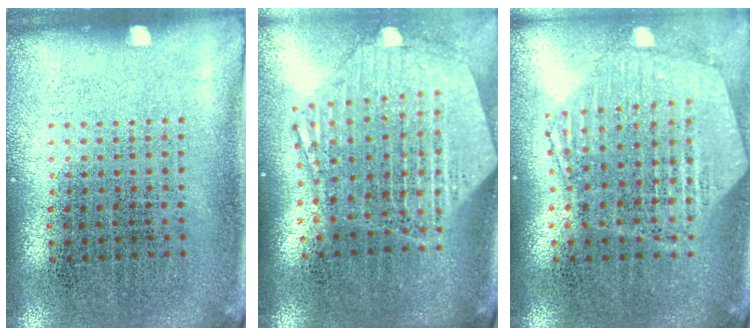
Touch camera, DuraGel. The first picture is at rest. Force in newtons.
{"total": 2.7, "press": 2.2, "slide": 1.6}
{"total": 1.2, "press": 1.1, "slide": 0.2}